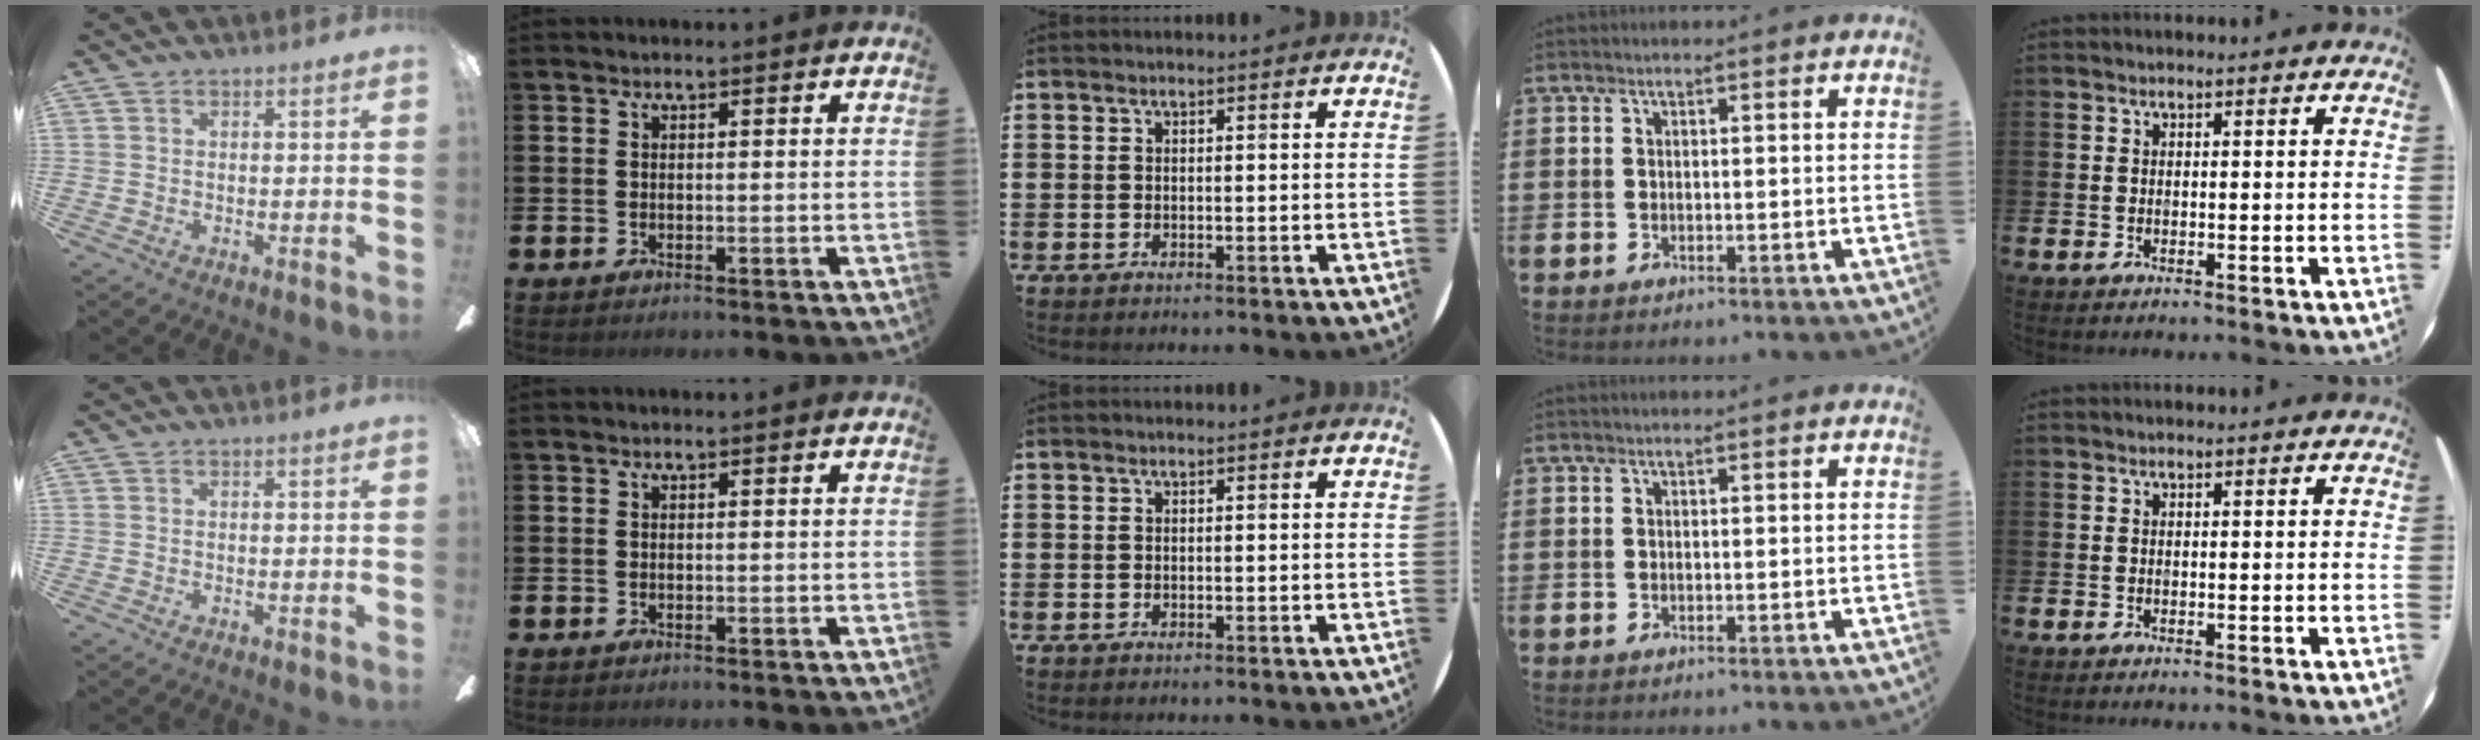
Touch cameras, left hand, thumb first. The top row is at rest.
{}